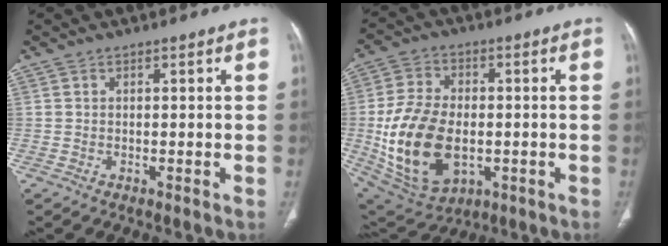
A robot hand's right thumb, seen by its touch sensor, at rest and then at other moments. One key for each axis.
{"total": 19.4, "fx": -2.8, "fy": 12.2, "fz": 14.9, "tx": -0.273, "ty": -0.002, "tz": -0.029}